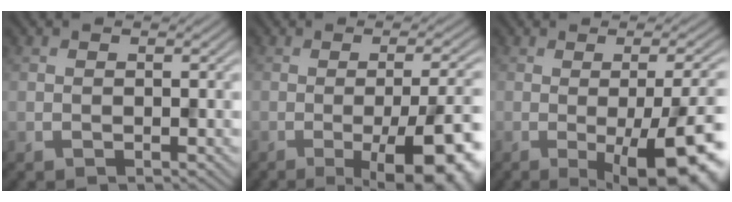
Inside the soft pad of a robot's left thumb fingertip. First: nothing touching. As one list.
[{"total": 12.7, "force": [-4.1, 3.8, 11.4], "torque": [-0.123, -0.001, -0.058]}, {"total": 13.0, "force": [-3.1, 3.9, 12.0], "torque": [-0.131, -0.004, -0.040]}]